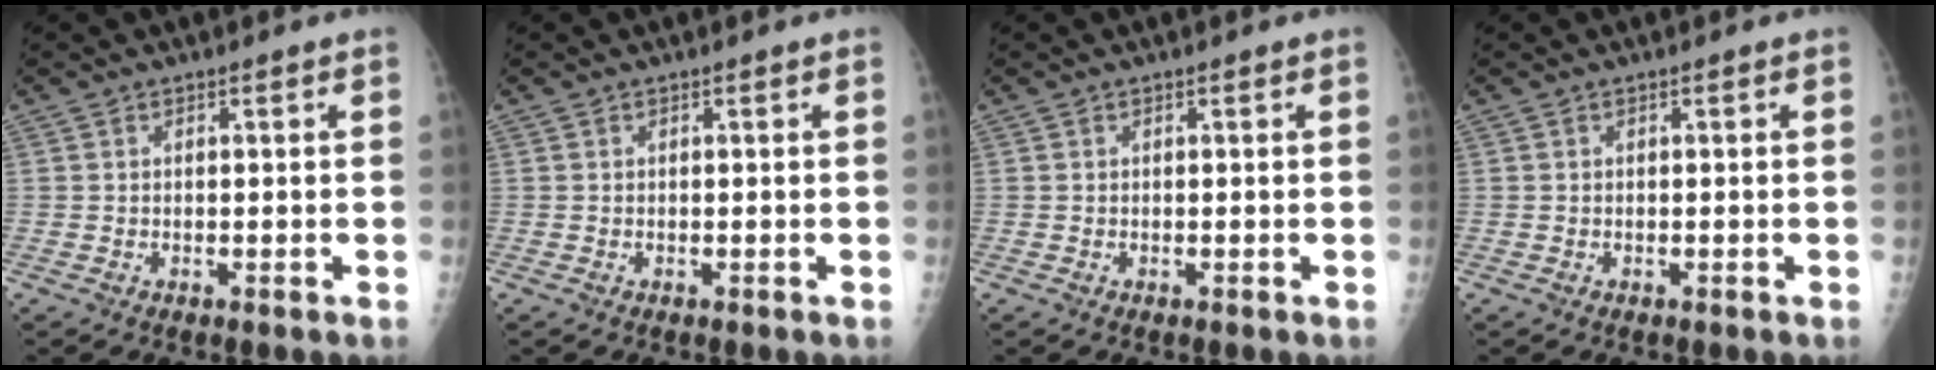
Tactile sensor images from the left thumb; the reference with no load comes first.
{"total": 0.0}
{"total": 0.0}
{"total": 0.0}